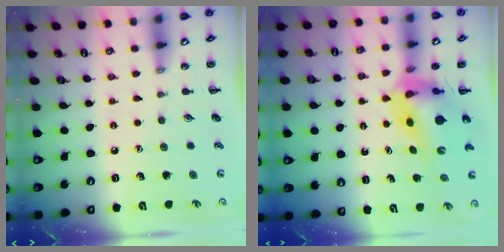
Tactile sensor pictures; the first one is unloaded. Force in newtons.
{"total": 12.8, "press": 12.1, "slide": 4.3}